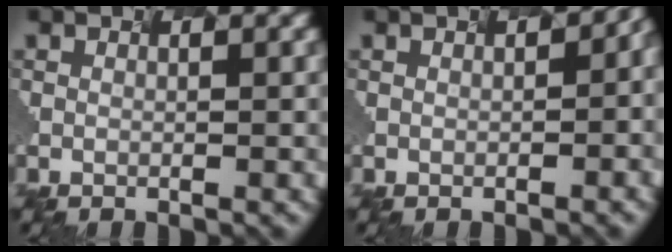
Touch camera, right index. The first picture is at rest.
{"total": 5.8, "force": [1.2, 2.5, 5.0], "torque": [-0.031, 0.042, 0.036]}